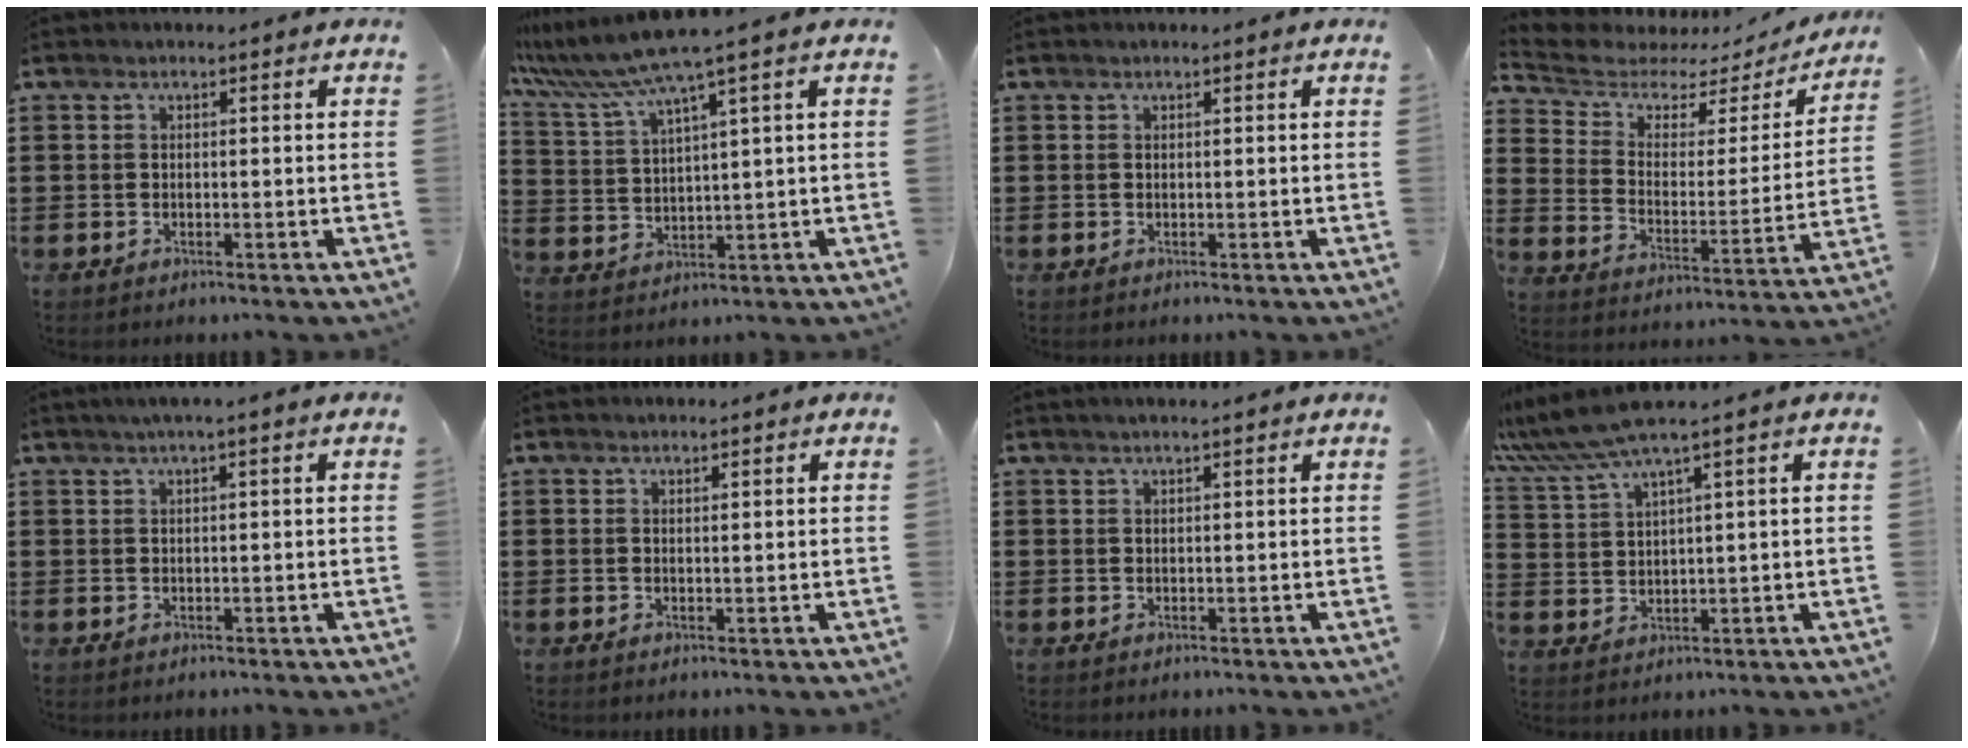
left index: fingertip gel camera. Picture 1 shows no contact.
{"total": 7.0, "force": [5.1, -0.5, 4.8], "torque": [-0.119, -0.031, 0.084]}
{"total": 0.0}
{"total": 4.6, "force": [3.7, 2.3, 1.5], "torque": [-0.060, -0.024, 0.057]}
{"total": 1.4, "force": [0.7, -0.2, 1.2], "torque": [-0.023, 0.000, 0.012]}
{"total": 0.9, "force": [0.8, 0.0, 0.5], "torque": [-0.010, -0.002, 0.016]}
{"total": 1.1, "force": [0.9, -0.1, 0.7], "torque": [-0.012, 0.000, 0.016]}
{"total": 6.4, "force": [4.6, -0.1, 4.4], "torque": [-0.107, -0.017, 0.079]}